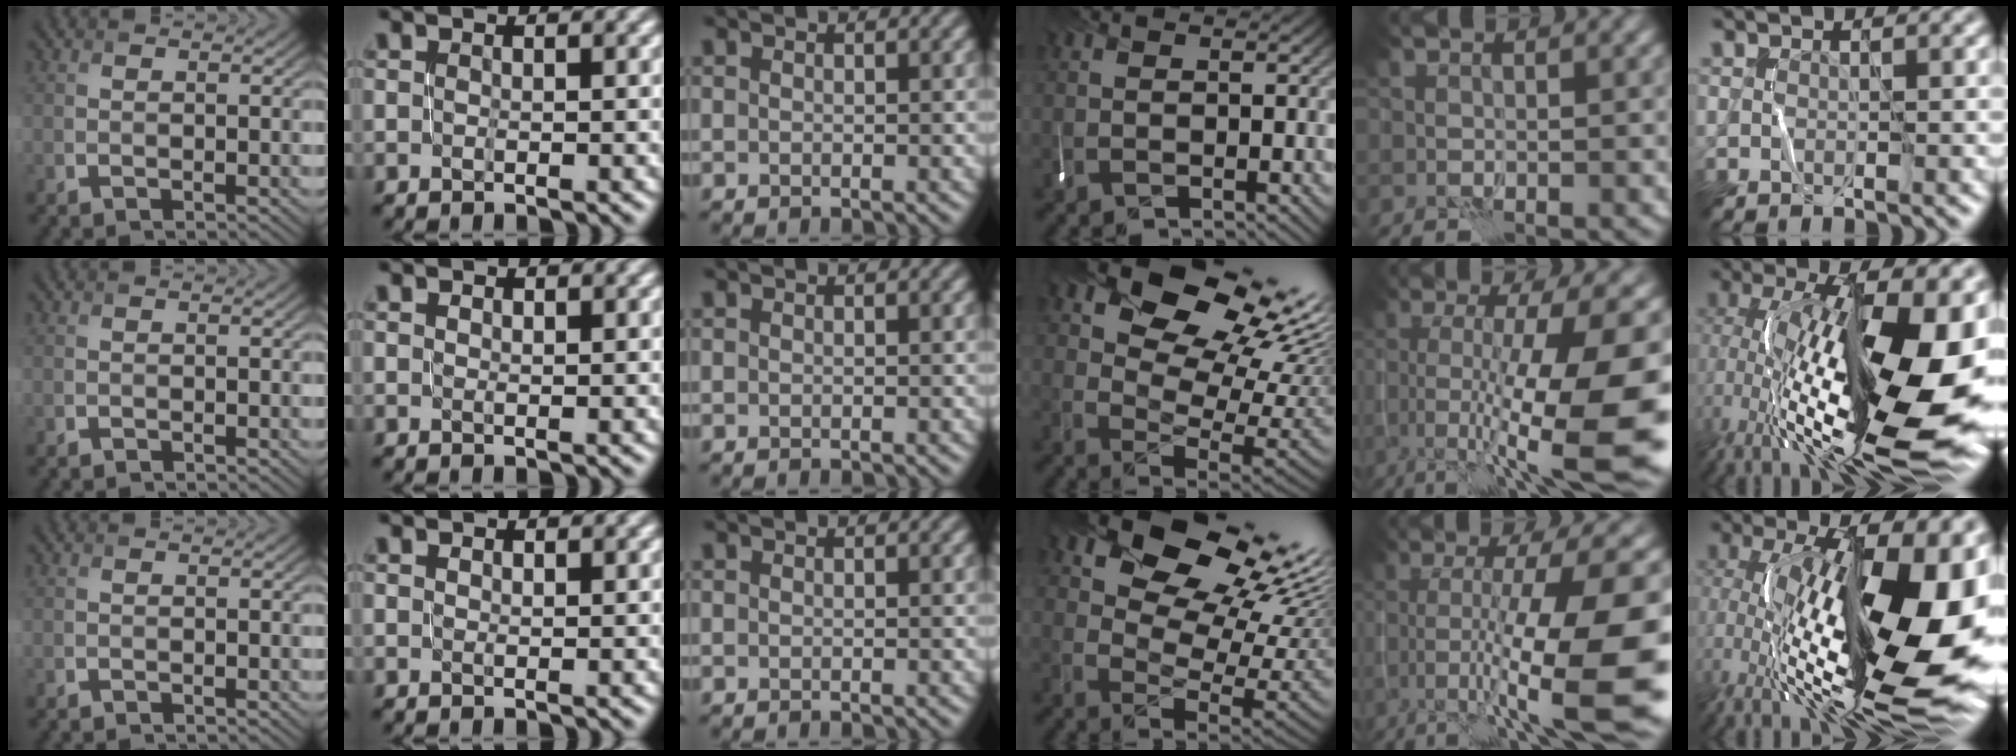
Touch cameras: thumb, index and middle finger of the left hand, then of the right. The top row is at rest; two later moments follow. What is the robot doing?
{"motion": "close", "object": "stapler"}